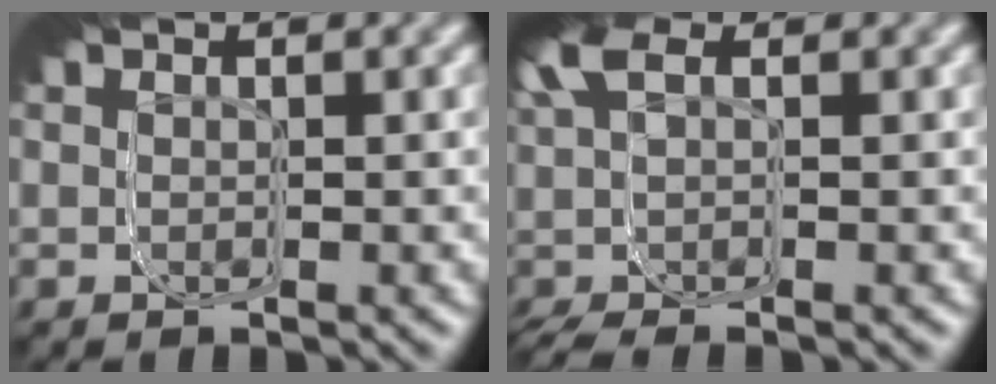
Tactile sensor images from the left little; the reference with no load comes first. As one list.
[{"total": 3.2, "force": [0.8, 1.6, 2.6], "torque": [-0.051, 0.020, 0.004]}]